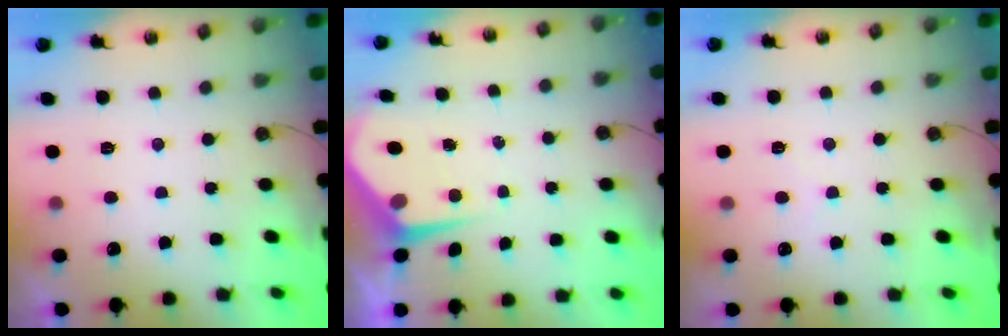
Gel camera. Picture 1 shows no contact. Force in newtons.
{"total": 4.8, "press": 4.7, "slide": 0.6}
{"total": 3.9, "press": 3.9, "slide": 0.5}